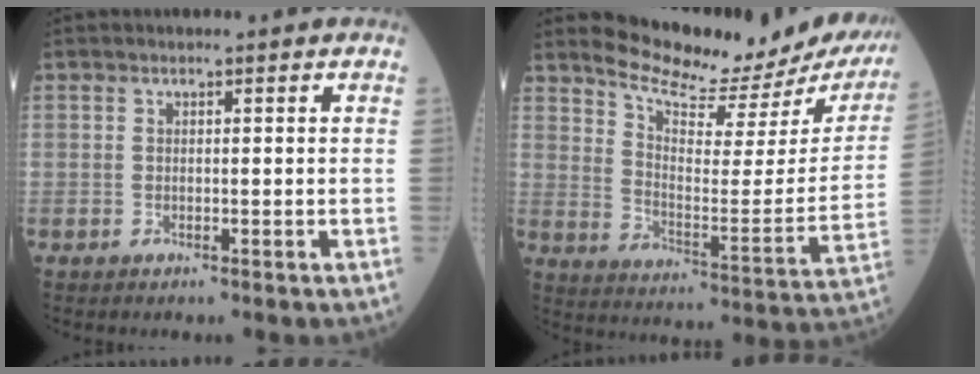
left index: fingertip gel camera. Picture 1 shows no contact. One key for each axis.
{"total": 20.3, "fx": 19.1, "fy": 3.6, "fz": 5.9, "tx": -0.089, "ty": -0.073, "tz": 0.247}